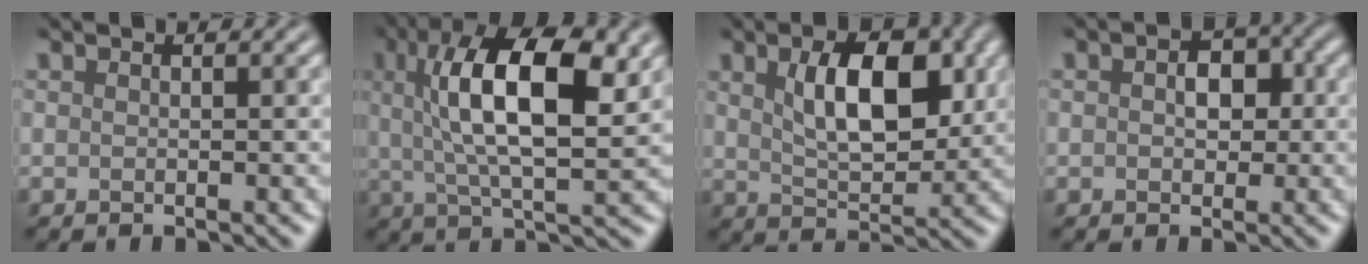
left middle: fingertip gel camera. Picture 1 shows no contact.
{"total": 8.6, "force": [1.6, 2.2, 8.1], "torque": [-0.162, -0.018, 0.063]}
{"total": 4.1, "force": [0.8, 1.2, 3.9], "torque": [-0.090, -0.023, 0.054]}
{"total": 0.9, "force": [-0.9, 0.0, -0.1], "torque": [-0.018, -0.020, 0.020]}